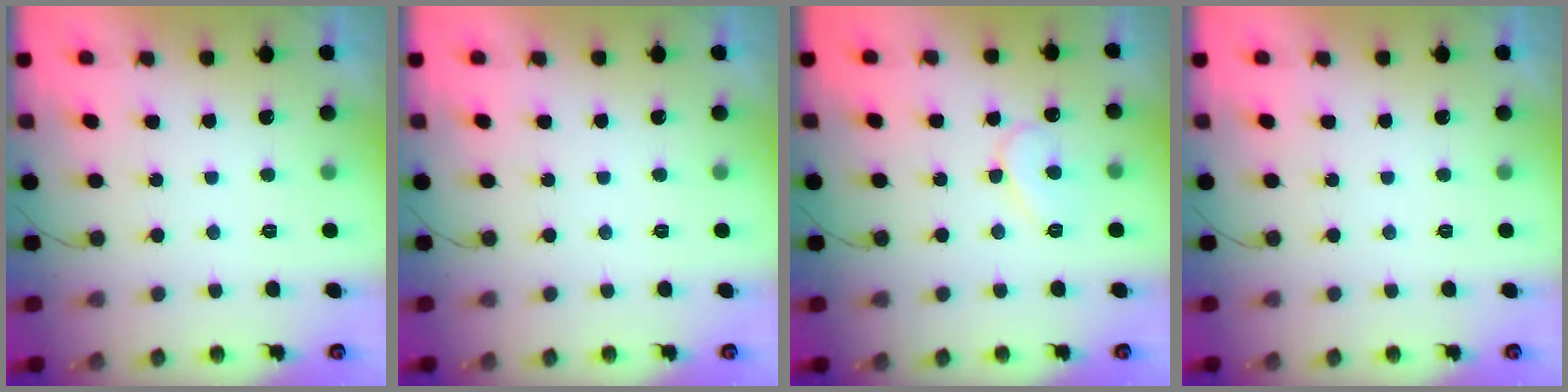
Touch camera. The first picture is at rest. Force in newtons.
{"total": 0.0}
{"total": 8.2, "press": 8.1, "slide": 0.8}
{"total": 0.0}